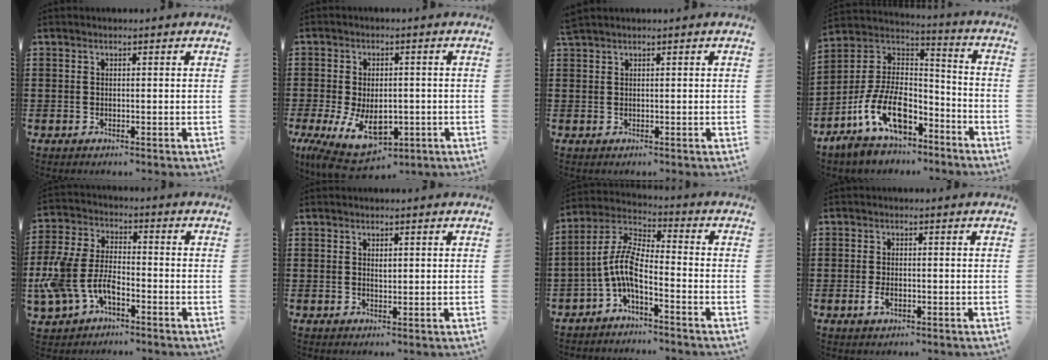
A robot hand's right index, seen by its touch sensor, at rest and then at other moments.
{"total": 9.5, "force": [-3.3, 5.3, 7.2], "torque": [-0.139, -0.003, -0.056]}
{"total": 0.7, "force": [0.6, 0.1, 0.2], "torque": [-0.007, 0.000, 0.012]}
{"total": 13.0, "force": [-6.8, 7.0, 8.6], "torque": [-0.190, 0.016, -0.129]}
{"total": 8.2, "force": [-4.0, 4.2, 5.7], "torque": [-0.163, -0.009, -0.088]}
{"total": 0.9, "force": [0.4, 0.4, 0.7], "torque": [-0.005, 0.000, 0.004]}
{"total": 6.8, "force": [-2.7, 1.9, 5.9], "torque": [-0.151, -0.024, -0.065]}
{"total": 1.7, "force": [-0.7, 0.9, 1.2], "torque": [-0.024, -0.002, -0.011]}